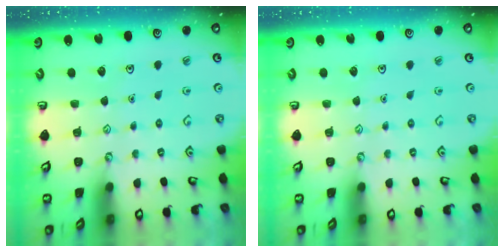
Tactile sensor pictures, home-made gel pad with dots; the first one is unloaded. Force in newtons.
{"total": 0.0}